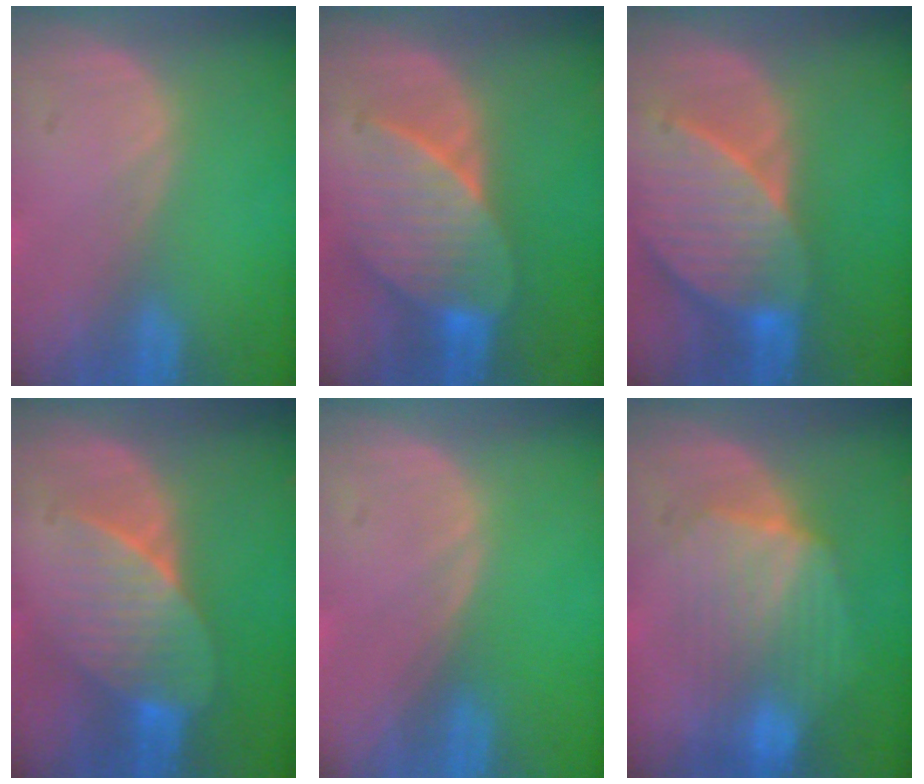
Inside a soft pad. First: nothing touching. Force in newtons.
{"total": 7.5, "press": 7.4, "slide": 1.0}
{"total": 9.2, "press": 8.6, "slide": 3.4}
{"total": 7.2, "press": 6.6, "slide": 2.9}
{"total": 0.0}
{"total": 7.2, "press": 7.1, "slide": 0.4}